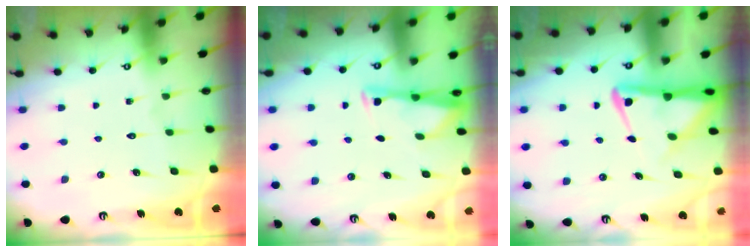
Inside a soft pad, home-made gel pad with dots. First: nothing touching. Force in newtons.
{"total": 3.2, "press": 3.2, "slide": 0.1}
{"total": 6.7, "press": 6.6, "slide": 1.0}